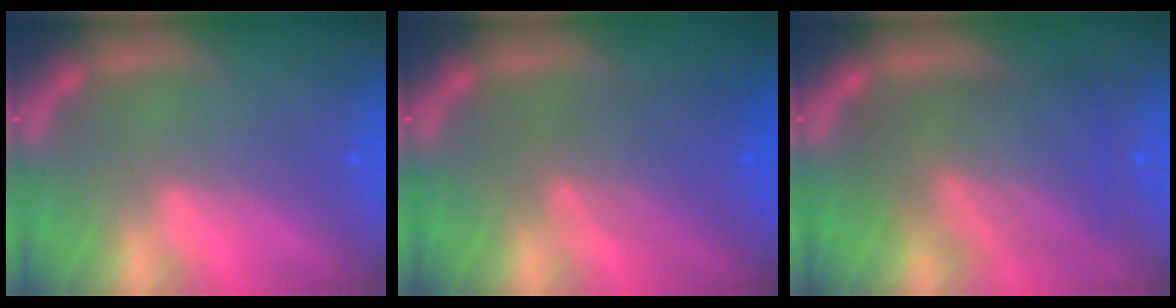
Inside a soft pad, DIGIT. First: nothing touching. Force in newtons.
{"total": 5.6}
{"total": 8.6}